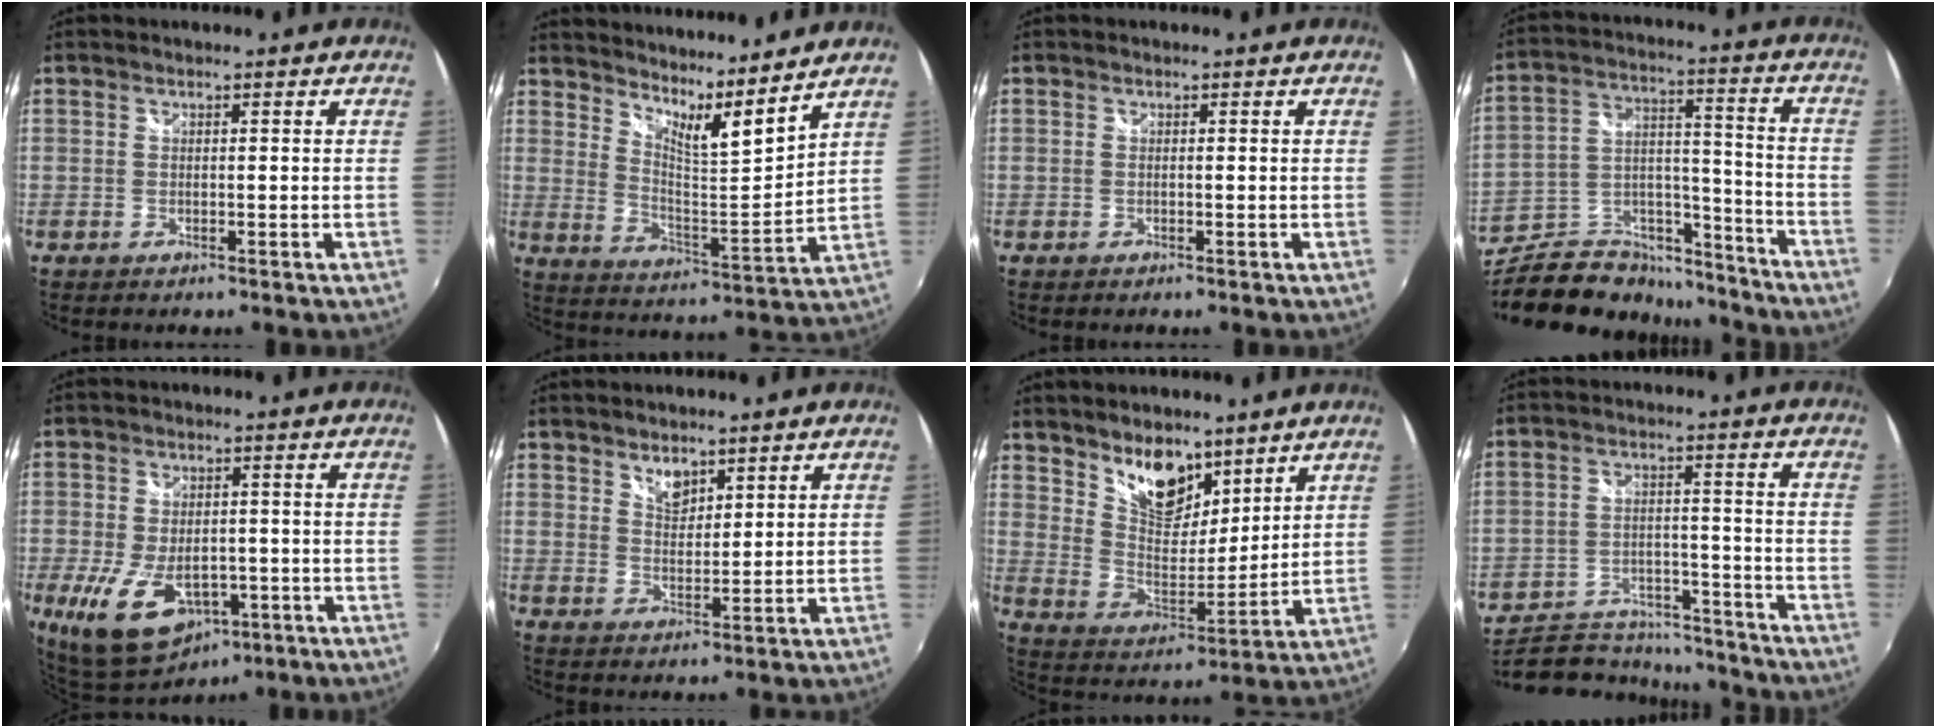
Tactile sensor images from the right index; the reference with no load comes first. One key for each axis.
{"total": 11.4, "fx": 10.0, "fy": 0.4, "fz": 5.5, "tx": -0.075, "ty": -0.030, "tz": 0.156}
{"total": 0.0}
{"total": 21.6, "fx": -16.5, "fy": 10.5, "fz": 9.1, "tx": -0.184, "ty": 0.046, "tz": -0.243}
{"total": 14.0, "fx": -6.0, "fy": 8.4, "fz": 9.6, "tx": -0.211, "ty": -0.032, "tz": -0.089}
{"total": 3.7, "fx": 2.7, "fy": 1.9, "fz": 1.6, "tx": -0.020, "ty": 0.000, "tz": 0.048}
{"total": 11.8, "fx": 8.4, "fy": 5.8, "fz": 6.0, "tx": -0.098, "ty": -0.003, "tz": 0.157}
{"total": 16.8, "fx": -14.4, "fy": 6.8, "fz": 5.3, "tx": -0.123, "ty": 0.008, "tz": -0.202}